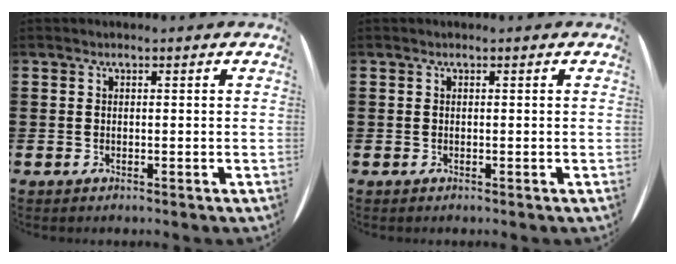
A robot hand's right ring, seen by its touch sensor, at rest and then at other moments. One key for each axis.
{"total": 0.0}